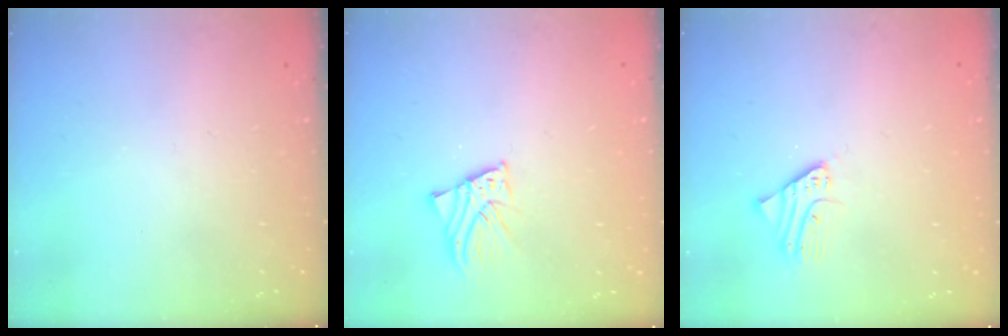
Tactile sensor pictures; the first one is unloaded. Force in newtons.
{"total": 2.8, "press": 2.8, "slide": 0.2}
{"total": 2.2, "press": 2.2, "slide": 0.2}